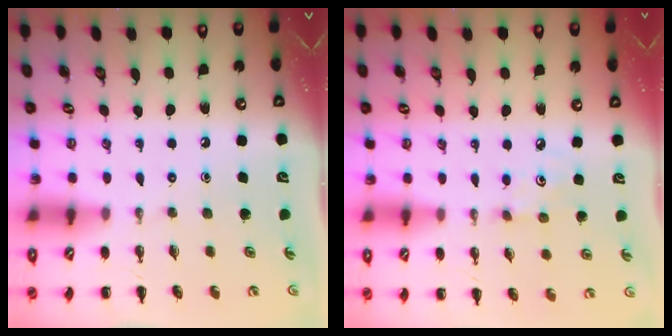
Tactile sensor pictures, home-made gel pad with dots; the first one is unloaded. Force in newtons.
{"total": 3.8, "press": 3.6, "slide": 1.1}